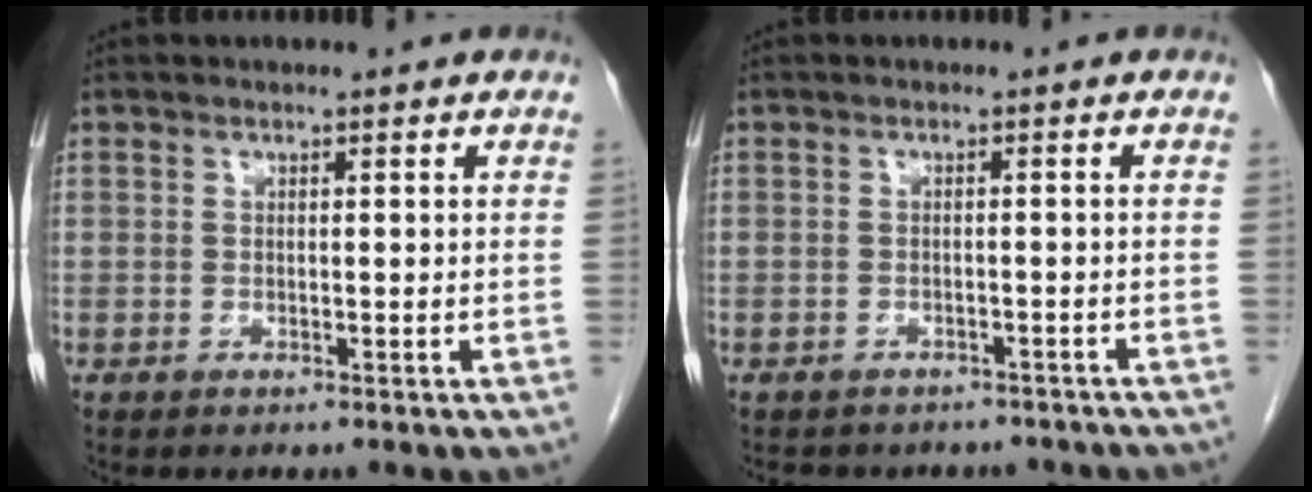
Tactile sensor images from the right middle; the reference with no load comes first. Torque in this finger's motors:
{"motor_torque": [1.10, -1.04, 0.07, 0.04]}